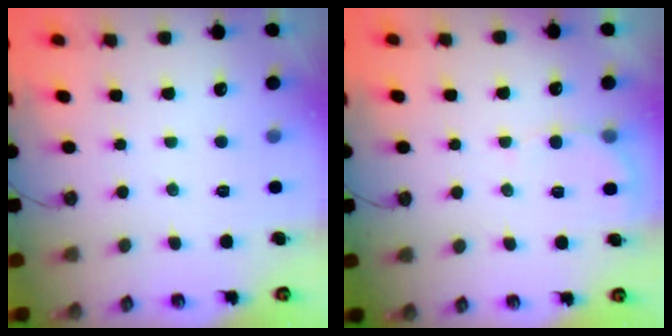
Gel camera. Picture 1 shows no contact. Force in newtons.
{"total": 4.9, "press": 4.8, "slide": 0.4}